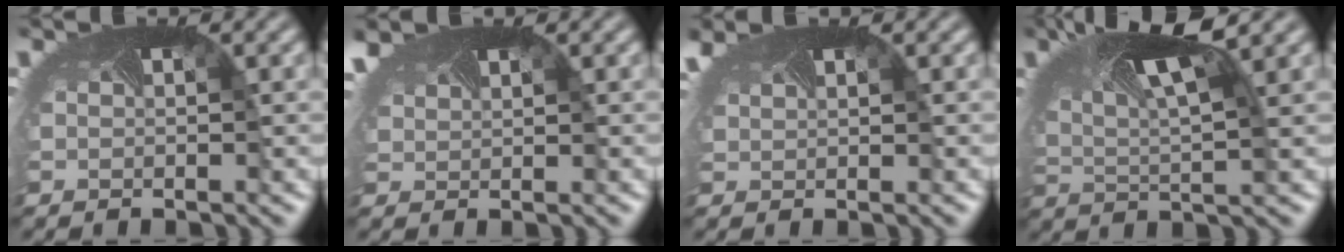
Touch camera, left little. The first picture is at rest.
{"total": 2.4, "force": [1.9, 1.0, 1.2], "torque": [-0.050, -0.003, 0.039]}
{"total": 2.4, "force": [1.6, 0.8, 1.5], "torque": [-0.052, 0.000, 0.036]}
{"total": 6.7, "force": [3.8, 1.8, 5.2], "torque": [-0.135, -0.006, 0.075]}